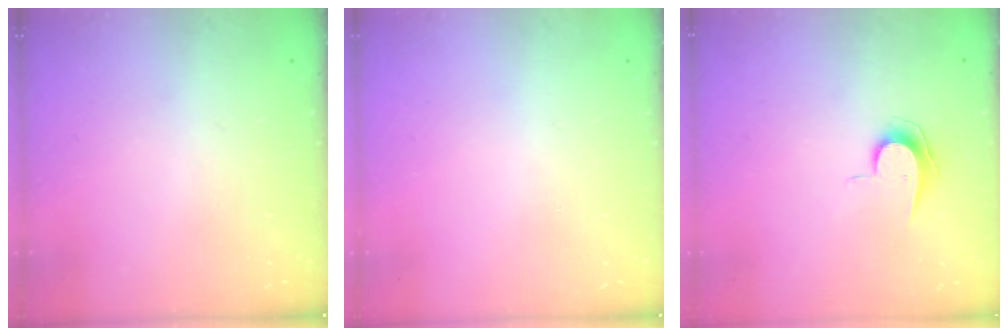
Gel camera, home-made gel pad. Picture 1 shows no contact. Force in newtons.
{"total": 0.0}
{"total": 7.7, "press": 7.6, "slide": 0.4}